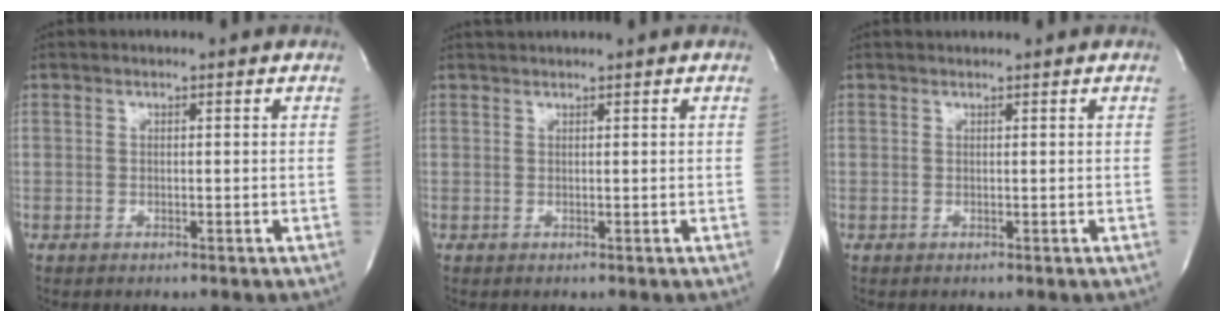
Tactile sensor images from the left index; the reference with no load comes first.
{"total": 1.4, "force": [1.3, -0.4, 0.3], "torque": [-0.004, 0.013, 0.032]}
{"total": 0.8, "force": [0.7, -0.1, 0.0], "torque": [-0.004, 0.009, 0.017]}